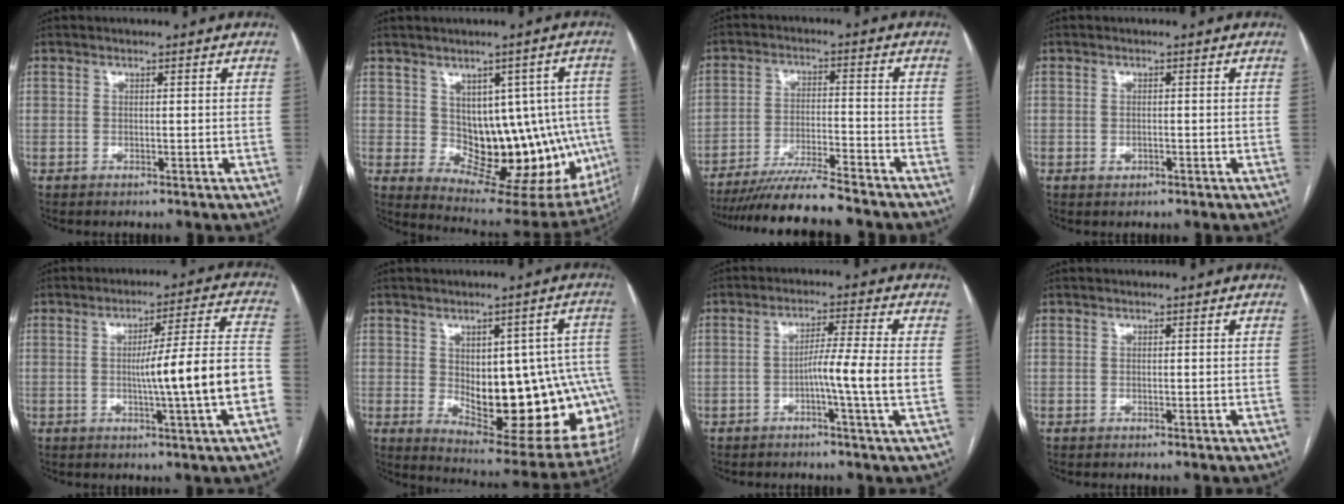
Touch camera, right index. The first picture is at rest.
{"total": 13.9, "force": [-0.1, 8.8, 10.8], "torque": [-0.113, 0.020, 0.025]}
{"total": 11.3, "force": [-10.1, 0.0, 4.9], "torque": [-0.076, -0.017, -0.169]}
{"total": 1.1, "force": [-0.3, 0.8, 0.7], "torque": [-0.012, 0.000, -0.001]}
{"total": 12.7, "force": [-2.5, -0.7, 12.5], "torque": [-0.181, 0.011, -0.038]}
{"total": 22.6, "force": [-2.1, 9.5, 20.4], "torque": [-0.194, 0.015, 0.000]}
{"total": 6.6, "force": [-1.4, -1.3, 6.4], "torque": [-0.105, 0.001, -0.026]}
{"total": 0.0}